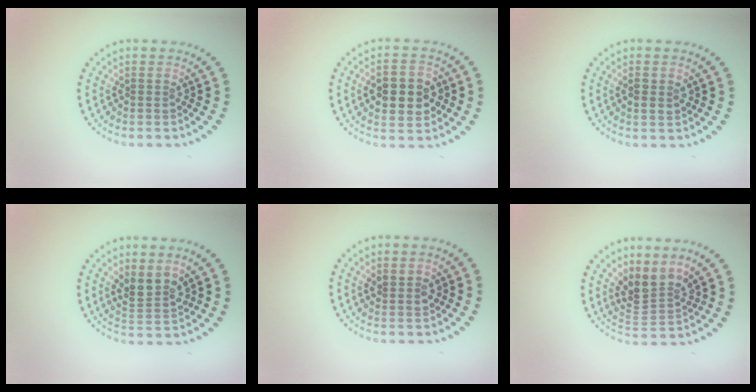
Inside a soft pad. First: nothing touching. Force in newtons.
{"total": 5.3, "press": 5.3, "slide": 0.2}
{"total": 1.5, "press": 1.5, "slide": 0.4}
{"total": 2.6, "press": 2.3, "slide": 1.2}
{"total": 1.3, "press": 1.2, "slide": 0.6}
{"total": 3.5, "press": 2.3, "slide": 2.6}